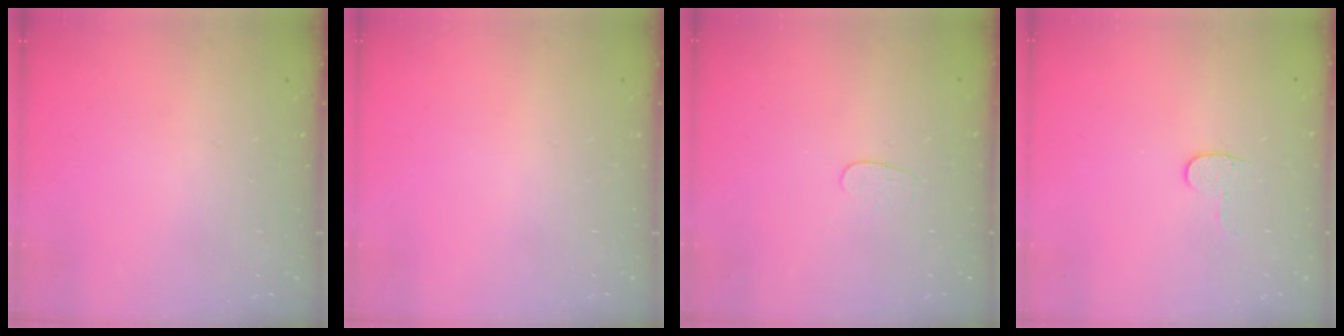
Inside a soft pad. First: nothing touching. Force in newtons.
{"total": 0.0}
{"total": 4.0, "press": 4.0, "slide": 0.3}
{"total": 5.5, "press": 5.4, "slide": 0.5}